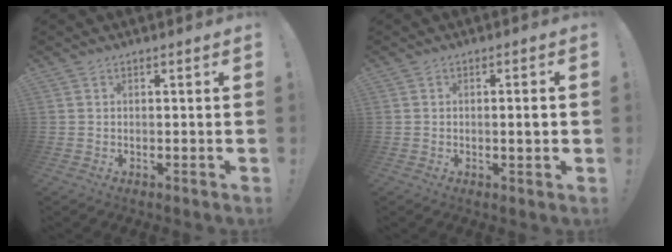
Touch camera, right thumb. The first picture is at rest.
{"total": 3.0, "force": [-0.3, 0.3, 2.9], "torque": [-0.043, -0.001, -0.010]}